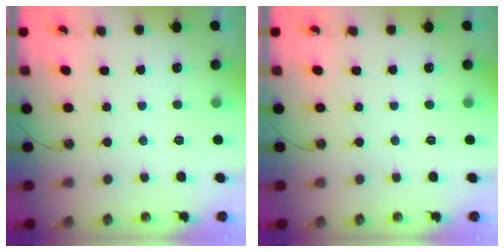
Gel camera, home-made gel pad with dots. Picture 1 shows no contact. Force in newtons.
{"total": 0.0}